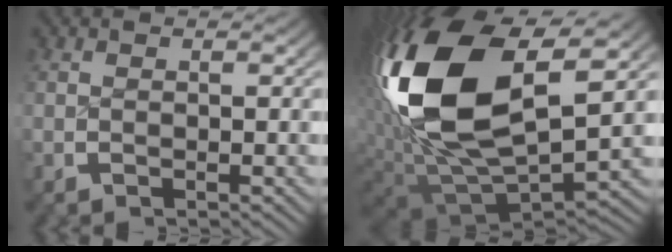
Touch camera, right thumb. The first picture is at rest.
{"total": 22.0, "force": [2.1, 12.9, 17.7], "torque": [-0.394, -0.052, 0.065]}